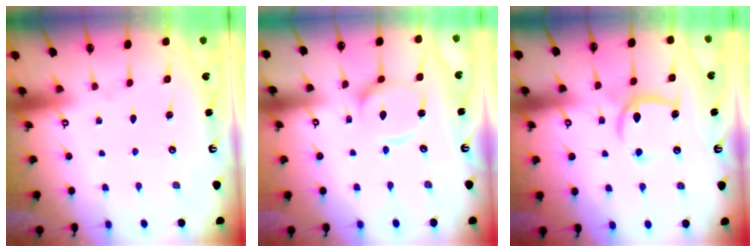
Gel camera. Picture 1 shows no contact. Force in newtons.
{"total": 9.7, "press": 9.6, "slide": 0.9}
{"total": 9.0, "press": 9.0, "slide": 0.5}